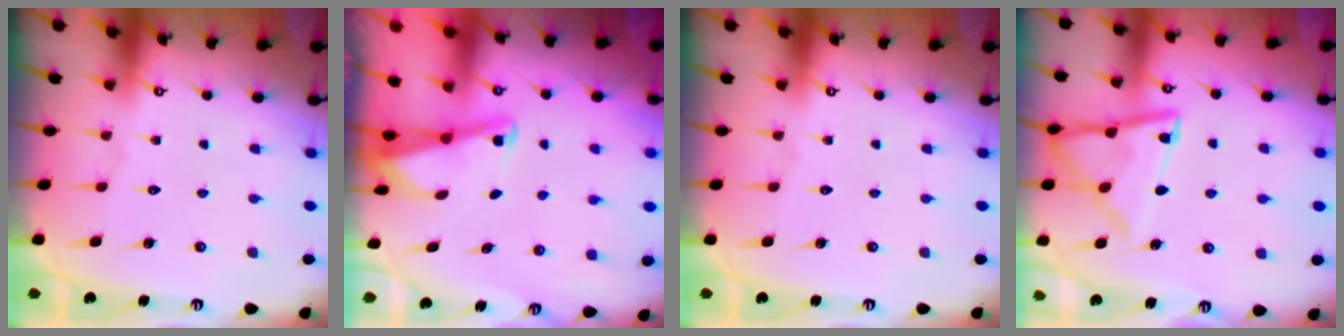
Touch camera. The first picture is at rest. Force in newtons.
{"total": 2.0, "press": 2.0, "slide": 0.3}
{"total": 0.0}
{"total": 13.5, "press": 13.5, "slide": 1.5}